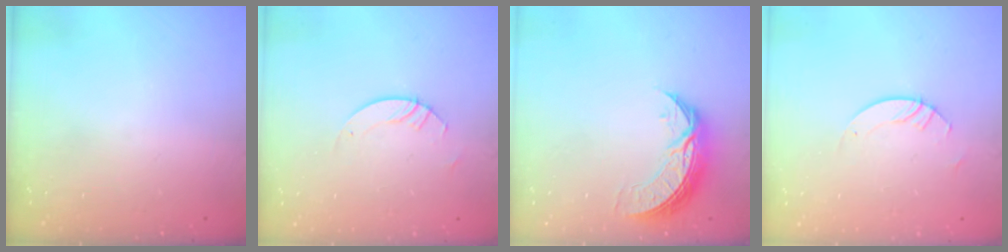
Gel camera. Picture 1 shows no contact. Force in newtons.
{"total": 3.0, "press": 3.0, "slide": 0.3}
{"total": 8.0, "press": 8.0, "slide": 0.7}
{"total": 3.0, "press": 3.0, "slide": 0.3}